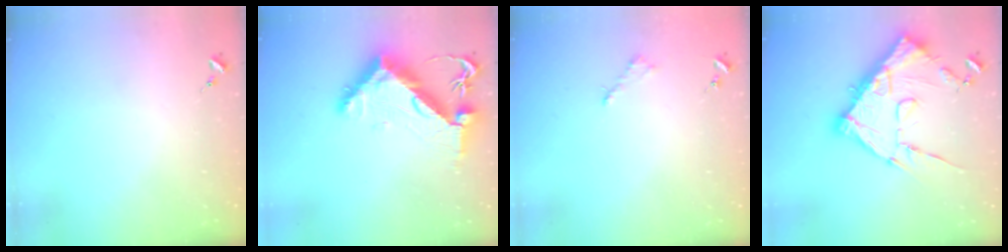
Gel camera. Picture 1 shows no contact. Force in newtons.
{"total": 10.8, "press": 10.8, "slide": 1.3}
{"total": 2.6, "press": 2.5, "slide": 0.3}
{"total": 17.2, "press": 17.2, "slide": 1.3}